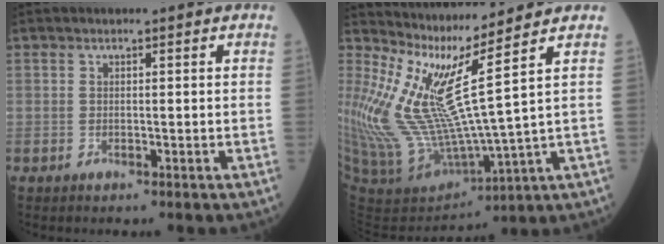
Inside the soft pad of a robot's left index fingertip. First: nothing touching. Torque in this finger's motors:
{"motor_torque": [1.12, -1.03, 1.06, 0.21]}